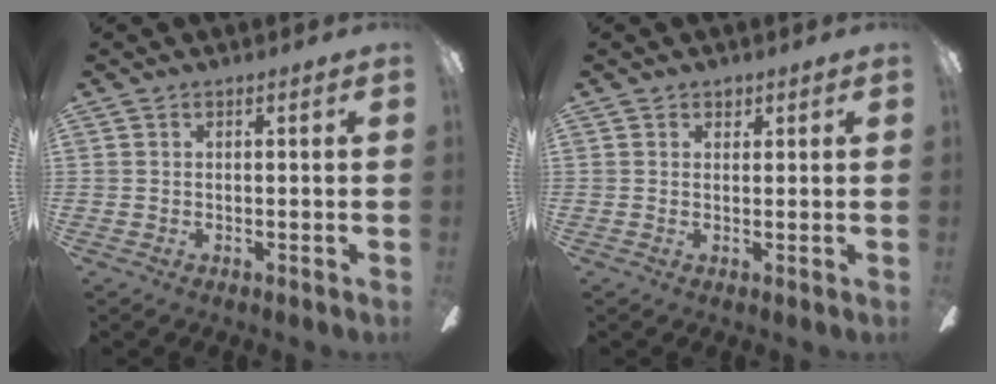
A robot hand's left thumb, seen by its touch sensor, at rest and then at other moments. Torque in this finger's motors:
{"motor_torque": [0.12, -0.02, 0.34, -0.10, 0.01]}